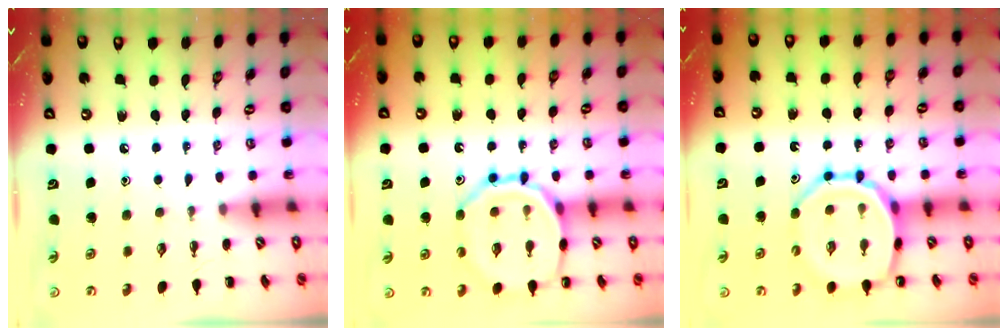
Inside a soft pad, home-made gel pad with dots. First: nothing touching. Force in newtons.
{"total": 14.6, "press": 14.6, "slide": 1.6}
{"total": 13.8, "press": 13.4, "slide": 3.3}